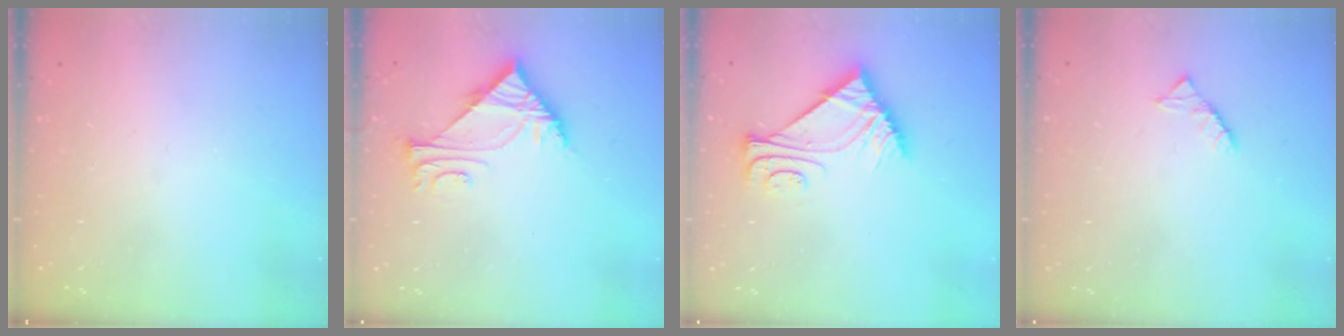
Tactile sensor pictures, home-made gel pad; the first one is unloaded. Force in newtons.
{"total": 6.5, "press": 6.5, "slide": 0.5}
{"total": 7.4, "press": 7.4, "slide": 0.8}
{"total": 2.6, "press": 2.6, "slide": 0.4}